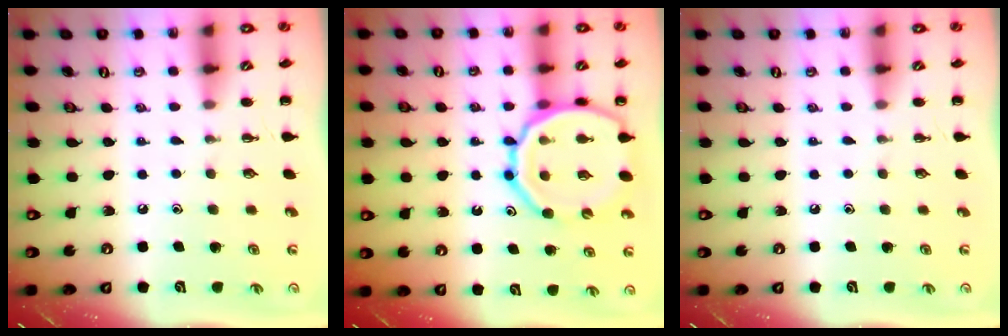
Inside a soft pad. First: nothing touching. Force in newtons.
{"total": 18.2, "press": 18.0, "slide": 2.8}
{"total": 0.0}